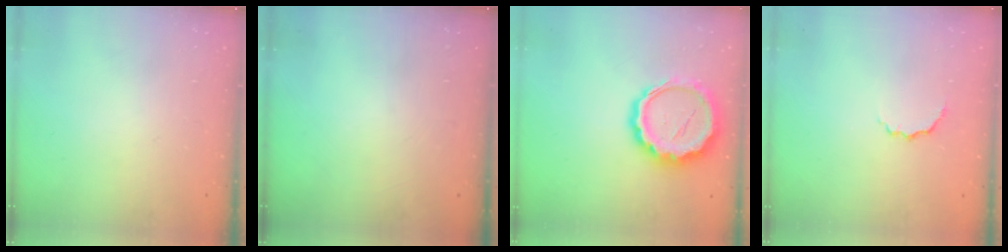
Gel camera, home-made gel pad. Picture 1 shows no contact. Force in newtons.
{"total": 0.0}
{"total": 15.5, "press": 15.2, "slide": 3.0}
{"total": 5.4, "press": 5.3, "slide": 1.0}